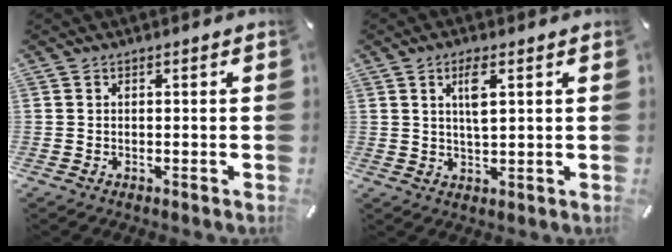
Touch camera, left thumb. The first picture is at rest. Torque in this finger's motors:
{"motor_torque": [0.05, 0.08, -0.11, 0.07, 0.02]}